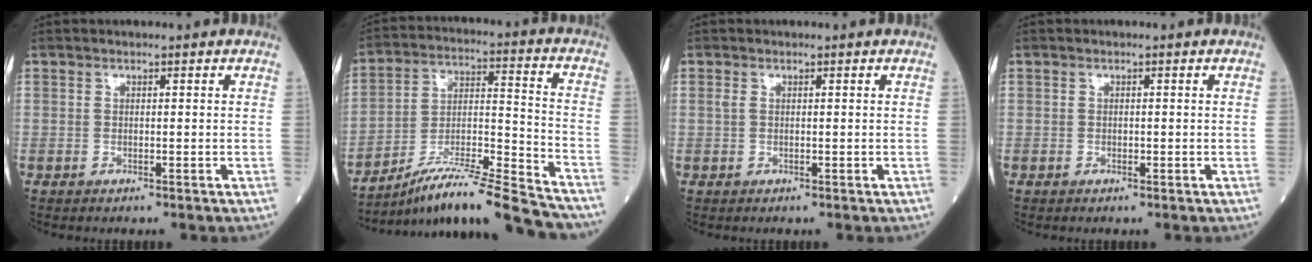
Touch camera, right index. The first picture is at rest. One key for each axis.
{"total": 19.5, "fx": -17.4, "fy": 0.4, "fz": 8.9, "tx": -0.149, "ty": 0.001, "tz": -0.291}
{"total": 0.5, "fx": 0.2, "fy": 0.3, "fz": 0.4, "tx": -0.013, "ty": 0.005, "tz": 0.002}
{"total": 0.0}